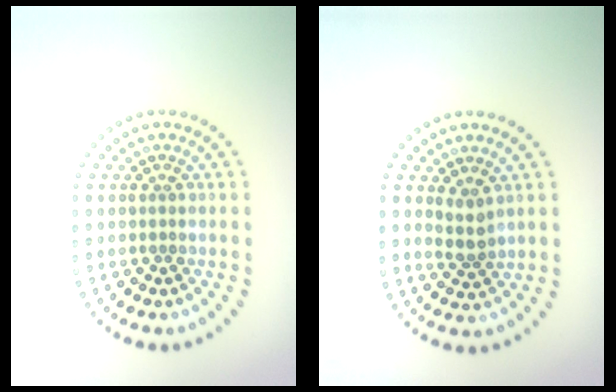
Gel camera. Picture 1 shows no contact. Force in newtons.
{"total": 1.8, "press": 1.5, "slide": 1.1}